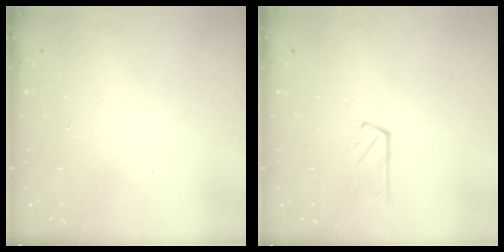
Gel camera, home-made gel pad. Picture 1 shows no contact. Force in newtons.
{"total": 2.8, "press": 2.8, "slide": 0.3}